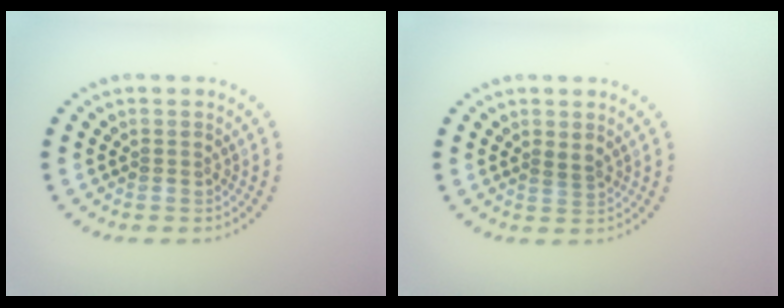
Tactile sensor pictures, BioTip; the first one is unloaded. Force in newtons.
{"total": 0.9, "press": 0.7, "slide": 0.6}